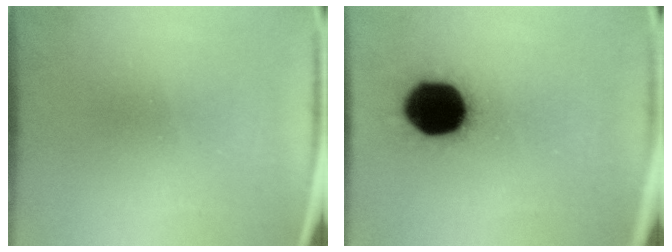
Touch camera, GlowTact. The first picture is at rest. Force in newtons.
{"total": 19.2}